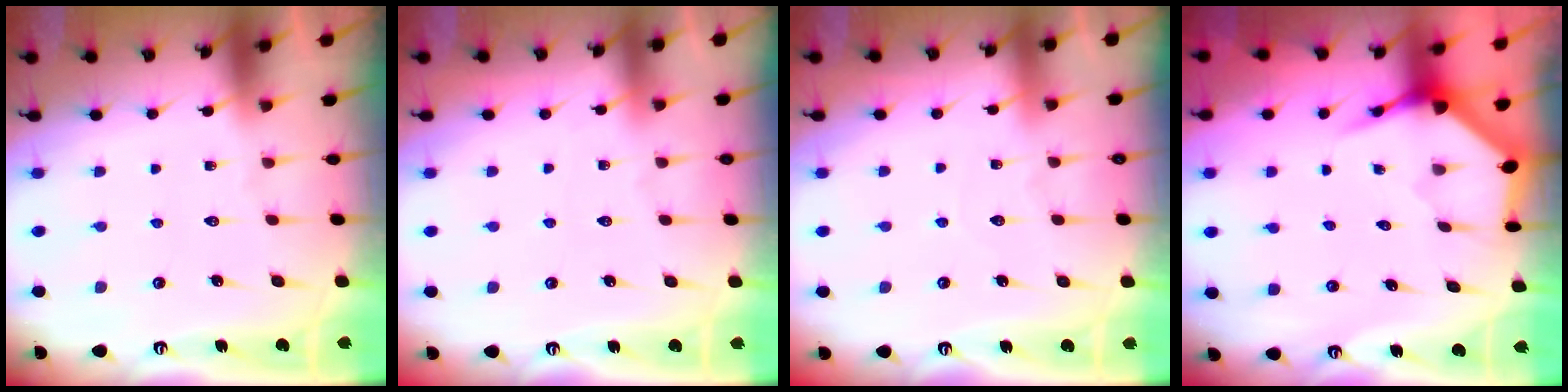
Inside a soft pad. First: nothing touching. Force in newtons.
{"total": 2.5, "press": 2.5, "slide": 0.4}
{"total": 2.7, "press": 2.7, "slide": 0.3}
{"total": 4.0, "press": 3.9, "slide": 0.5}